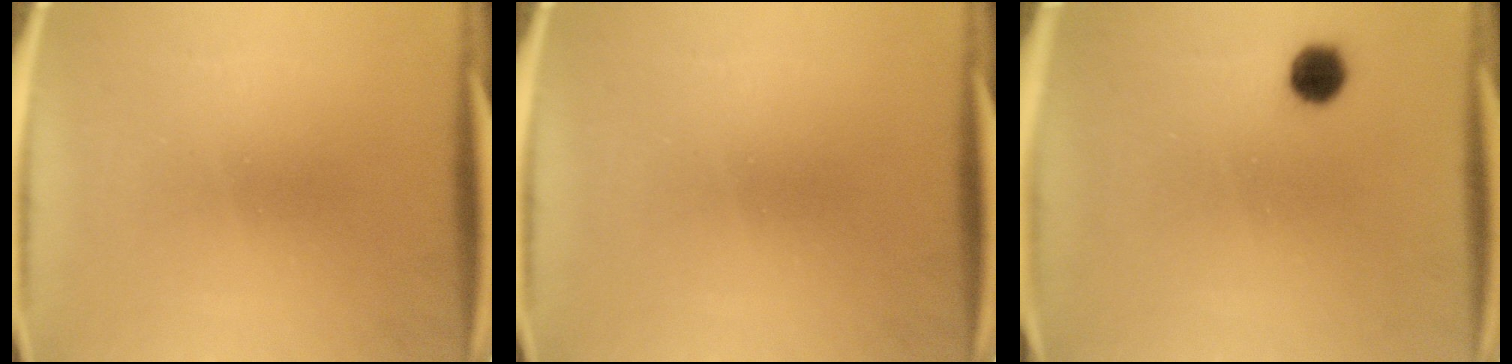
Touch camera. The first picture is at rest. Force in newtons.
{"total": 0.0}
{"total": 4.2}